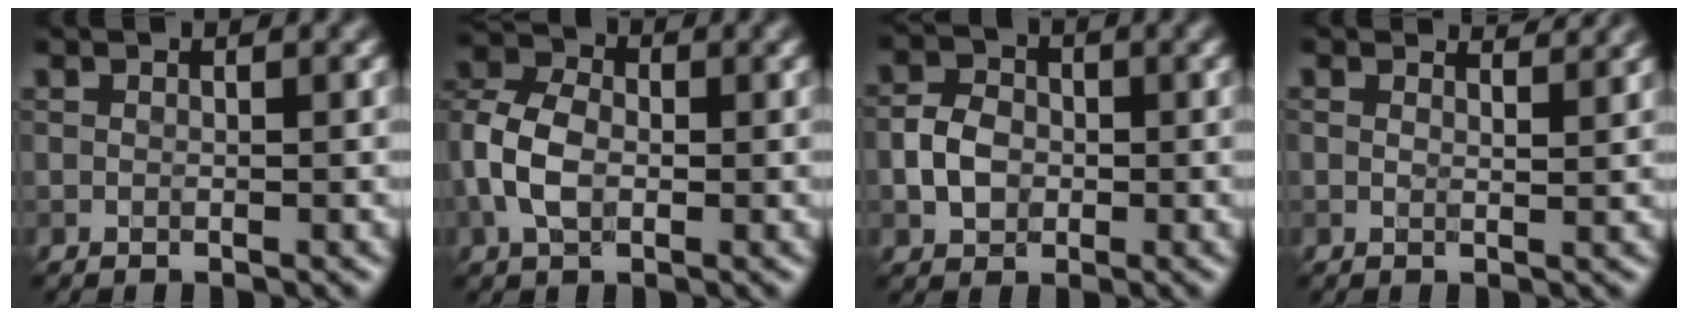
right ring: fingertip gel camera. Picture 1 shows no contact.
{"total": 5.1, "force": [-0.7, 3.6, 3.6], "torque": [-0.079, 0.009, -0.024]}
{"total": 3.3, "force": [-0.6, 2.6, 1.9], "torque": [-0.036, 0.005, -0.017]}
{"total": 2.3, "force": [2.0, 0.5, 0.9], "torque": [-0.013, -0.005, 0.019]}